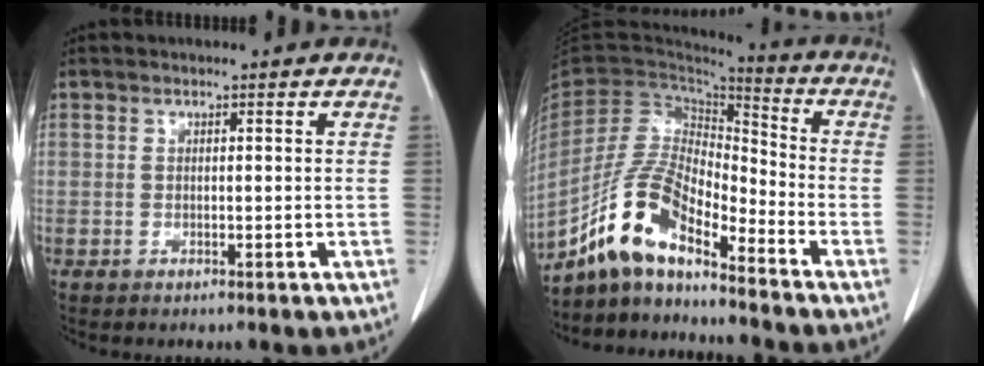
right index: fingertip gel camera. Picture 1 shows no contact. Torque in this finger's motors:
{"motor_torque": [0.12, -0.12, -0.01, -0.06]}